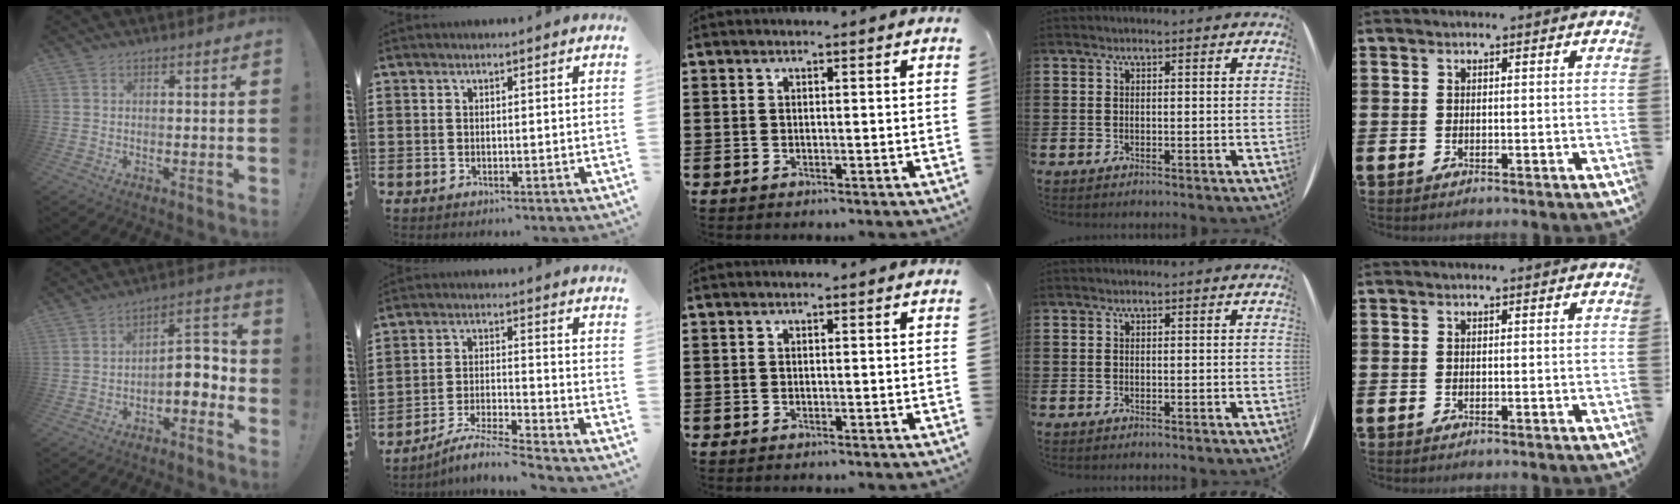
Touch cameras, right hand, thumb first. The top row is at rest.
{"thumb": {"total": 7.9, "force": [-3.0, 4.6, 5.7], "torque": [-0.067, 0.015, -0.051]}, "index": {"total": 5.7, "force": [-5.3, -0.5, 2.1], "torque": [-0.048, -0.014, -0.105]}}